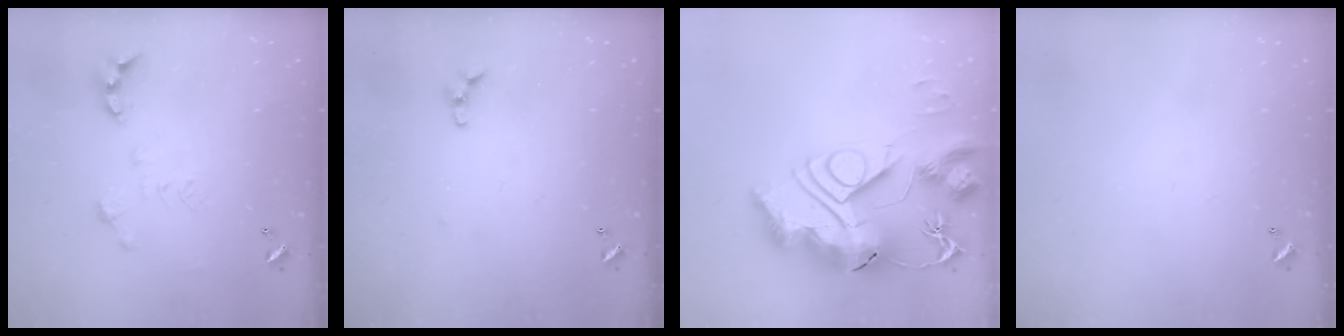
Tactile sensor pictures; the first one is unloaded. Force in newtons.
{"total": 5.5, "press": 5.5, "slide": 0.6}
{"total": 0.7, "press": 0.7, "slide": 0.0}
{"total": 0.0}